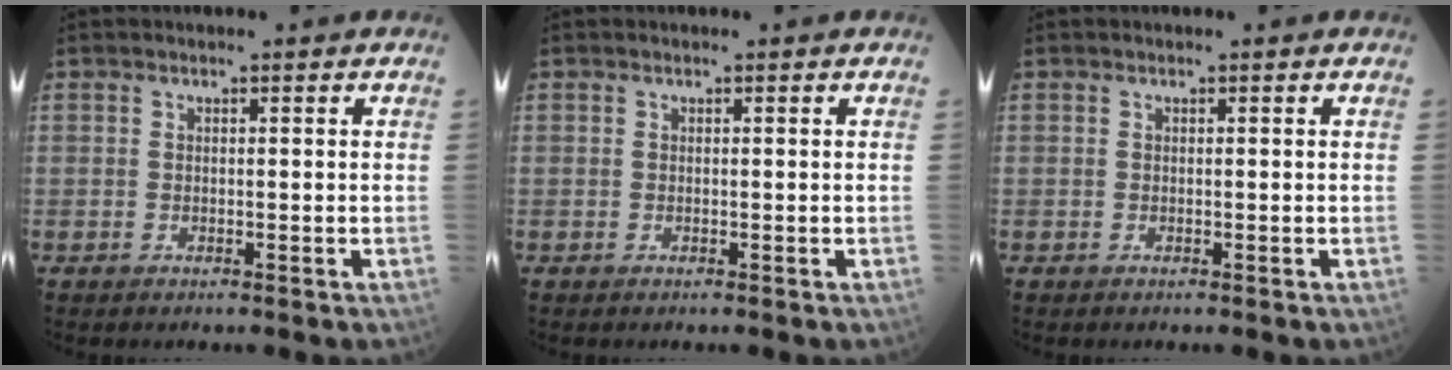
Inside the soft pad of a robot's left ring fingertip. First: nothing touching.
{"total": 0.0}
{"total": 0.0}